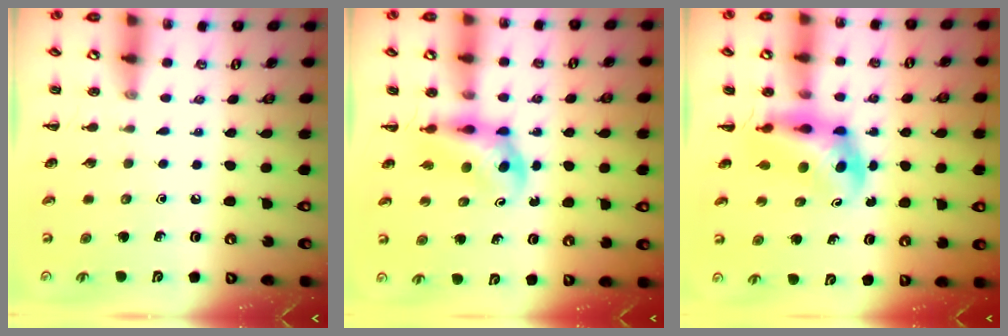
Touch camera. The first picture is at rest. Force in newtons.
{"total": 4.7, "press": 4.6, "slide": 0.9}
{"total": 6.1, "press": 6.0, "slide": 1.3}